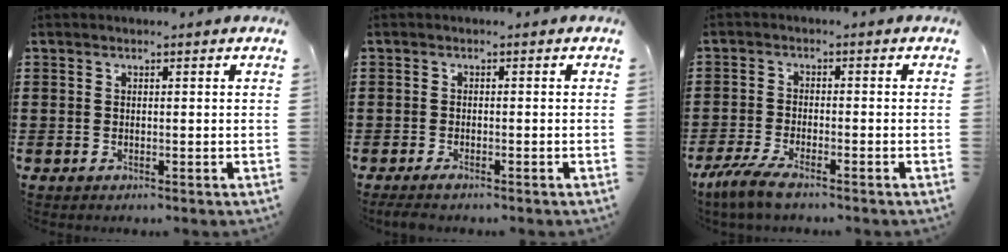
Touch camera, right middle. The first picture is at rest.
{"total": 1.0, "force": [-0.8, 0.2, 0.5], "torque": [-0.012, -0.003, -0.016]}
{"total": 4.5, "force": [-3.7, 0.6, 2.5], "torque": [-0.069, -0.011, -0.078]}